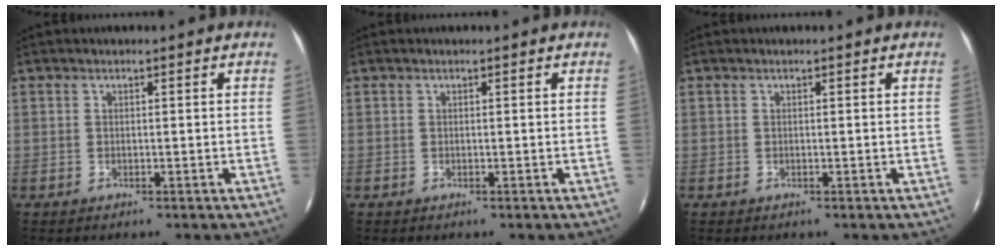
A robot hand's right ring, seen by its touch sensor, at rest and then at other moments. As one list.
[{"total": 0.0}, {"total": 0.0}]